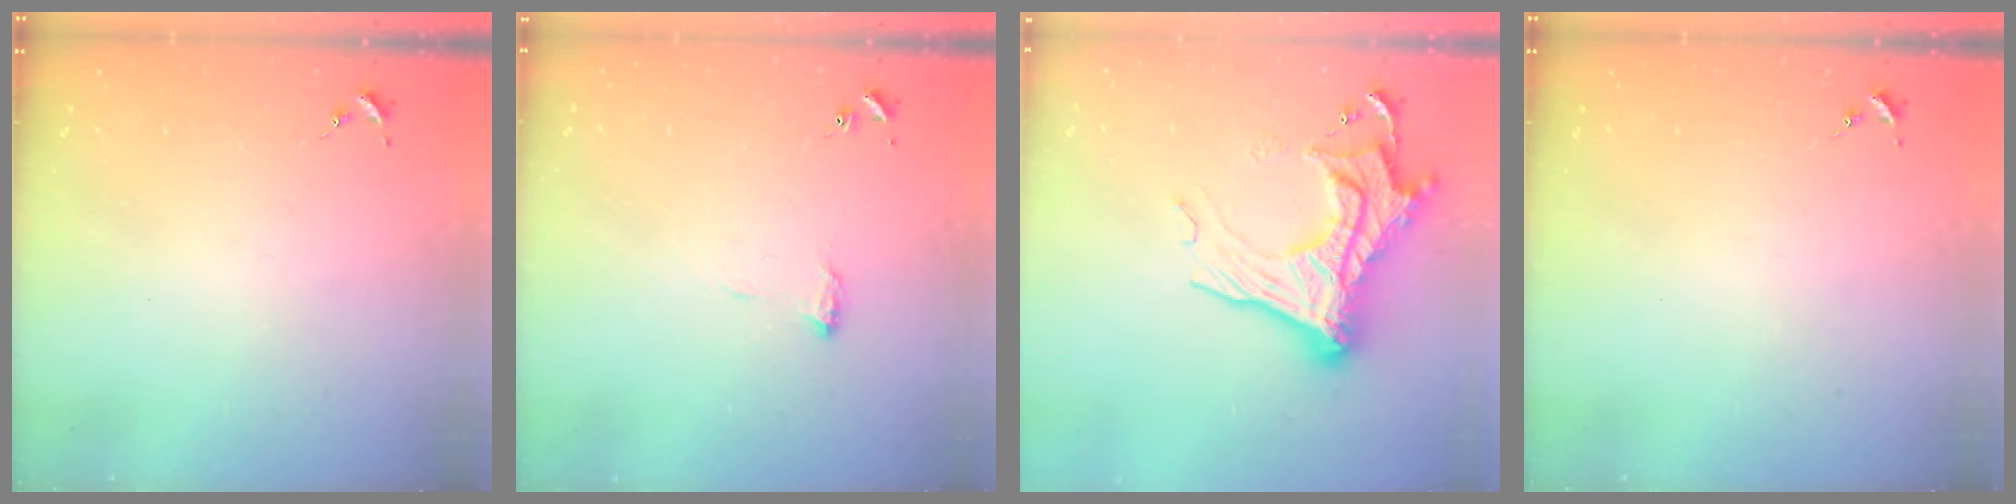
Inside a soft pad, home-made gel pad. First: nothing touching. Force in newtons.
{"total": 5.3, "press": 5.3, "slide": 0.4}
{"total": 20.8, "press": 20.7, "slide": 1.7}
{"total": 0.0}